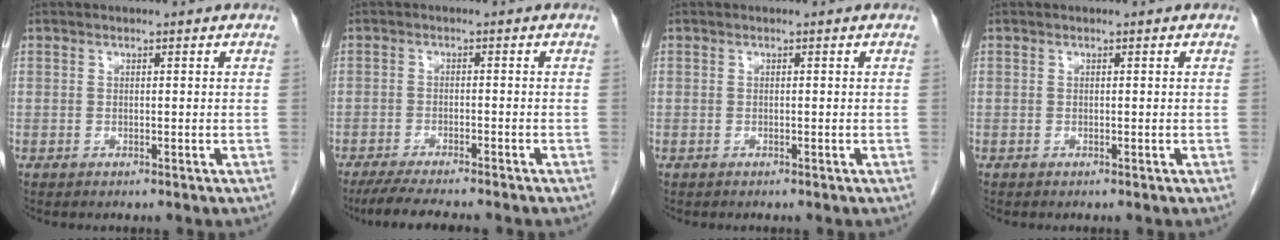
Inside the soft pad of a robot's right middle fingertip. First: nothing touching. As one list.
[{"total": 8.6, "force": [-7.3, 0.6, 4.4], "torque": [-0.061, -0.017, -0.115]}, {"total": 0.0}, {"total": 0.0}]